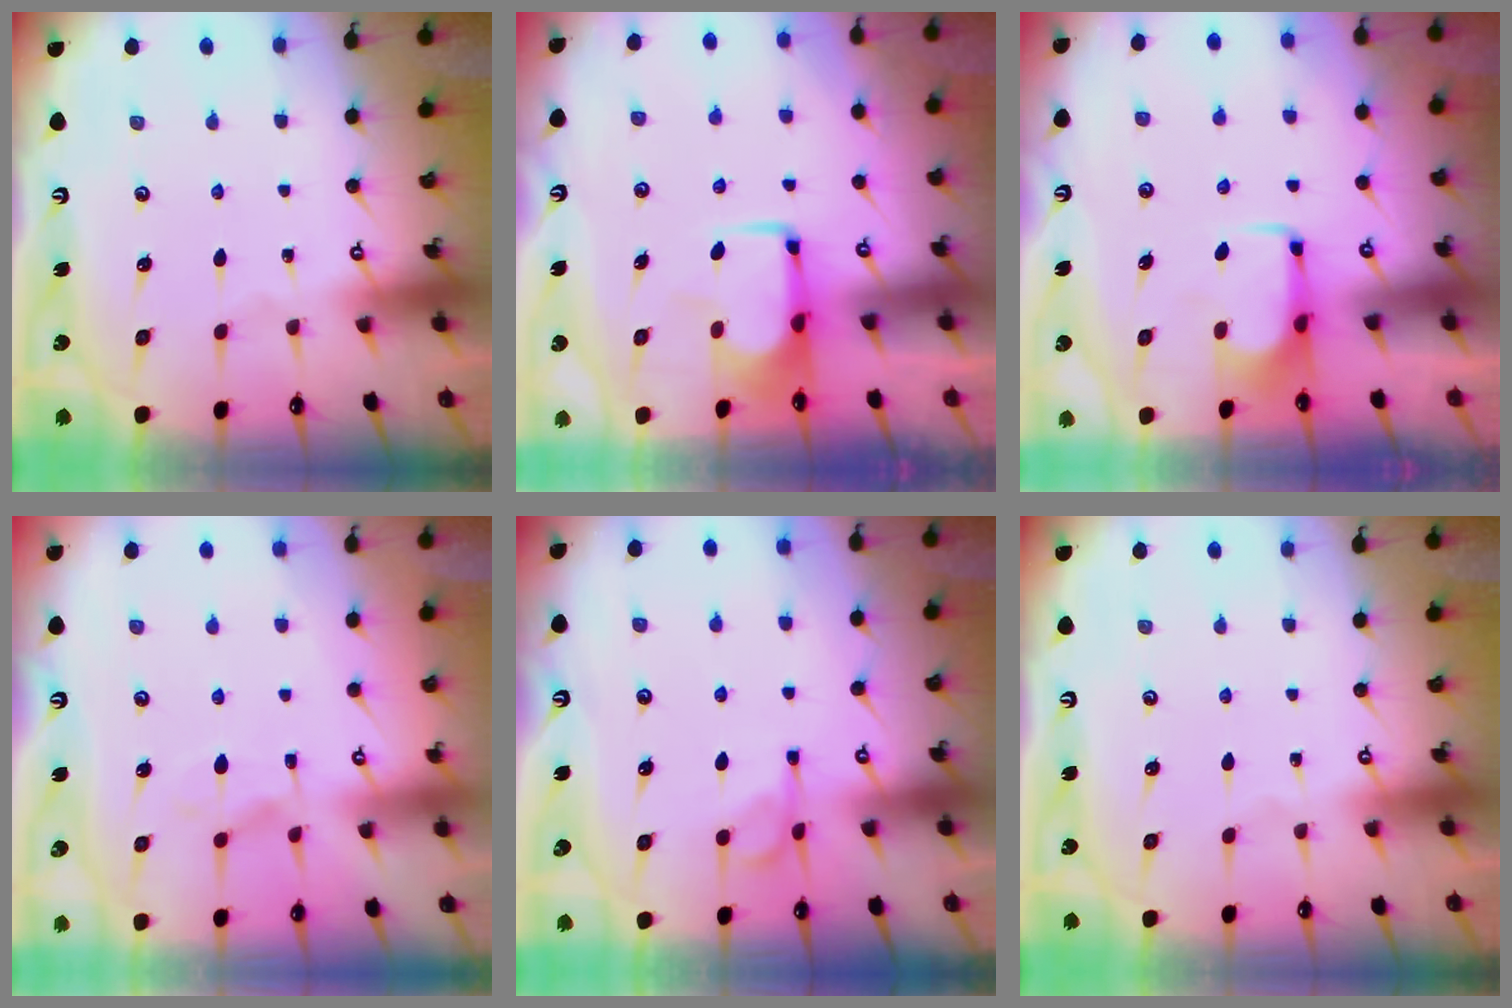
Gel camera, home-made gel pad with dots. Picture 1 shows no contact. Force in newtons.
{"total": 1.7, "press": 1.6, "slide": 0.5}
{"total": 2.0, "press": 1.9, "slide": 0.4}
{"total": 0.7, "press": 0.3, "slide": 0.7}
{"total": 5.3, "press": 5.2, "slide": 0.8}
{"total": 0.0}